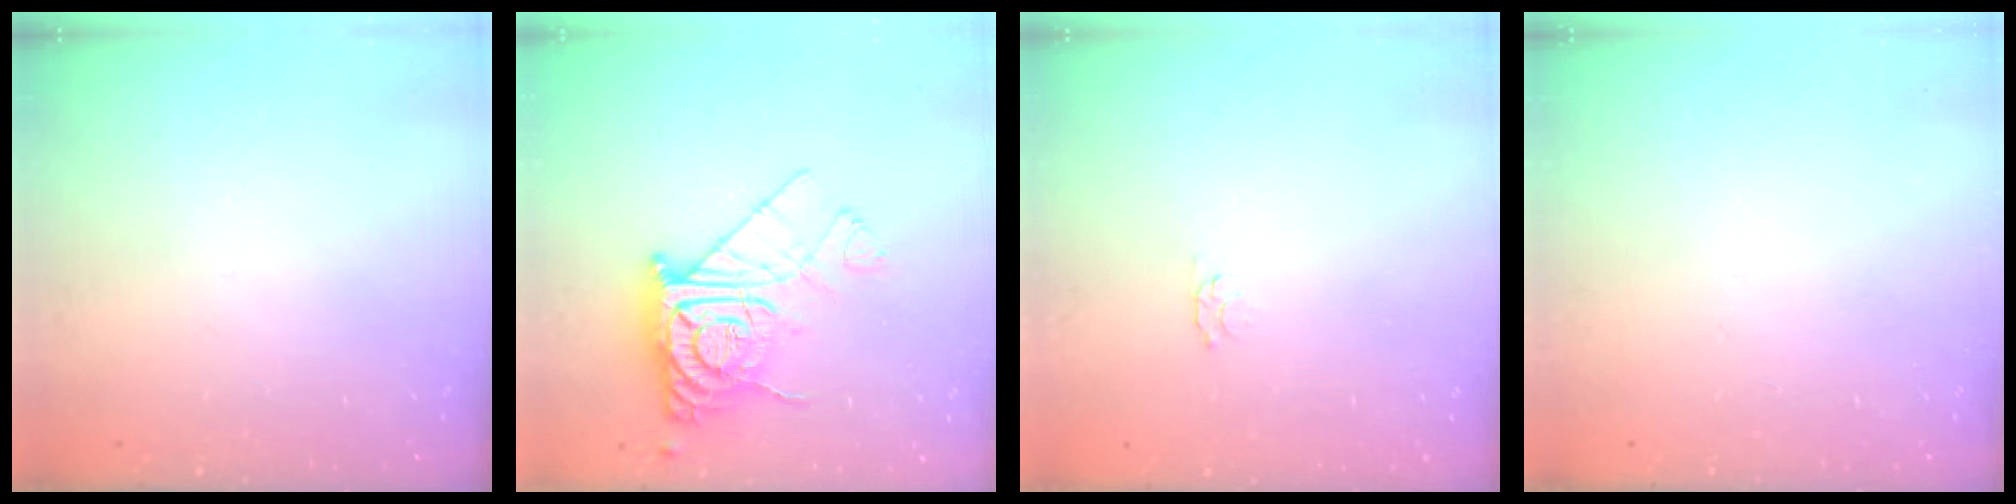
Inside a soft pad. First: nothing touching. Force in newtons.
{"total": 13.8, "press": 13.7, "slide": 1.3}
{"total": 2.8, "press": 2.7, "slide": 0.5}
{"total": 0.0}